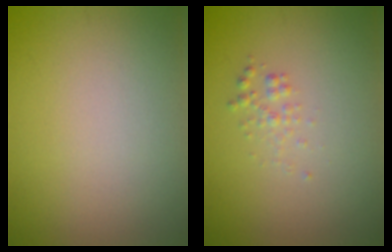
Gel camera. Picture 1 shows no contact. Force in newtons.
{"total": 1.0, "press": 1.0, "slide": 0.0}